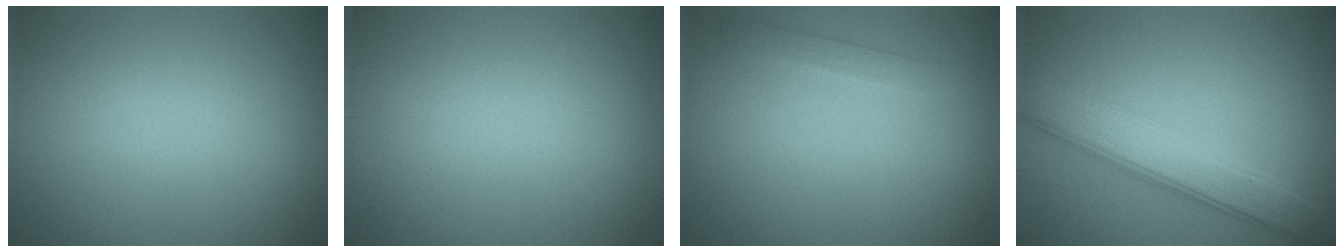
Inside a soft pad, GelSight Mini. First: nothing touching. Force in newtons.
{"total": 0.0}
{"total": 1.4, "press": 1.4, "slide": 0.0}
{"total": 5.2, "press": 5.2, "slide": 0.3}